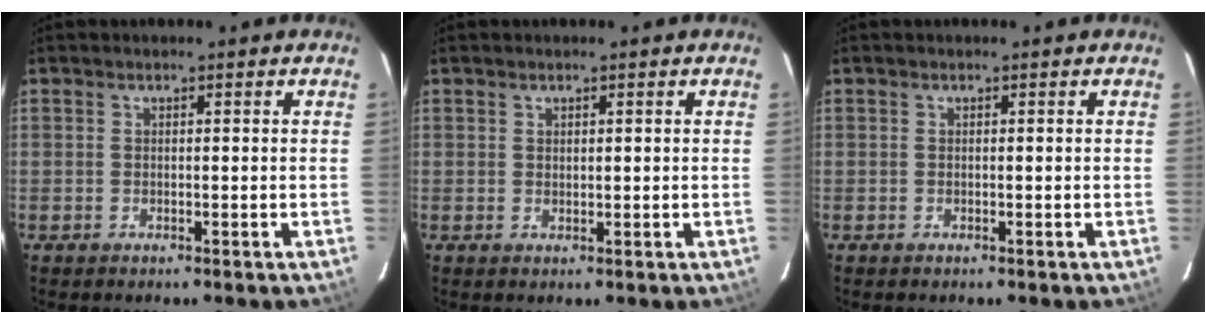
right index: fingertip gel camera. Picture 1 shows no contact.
{"total": 0.8, "force": [0.6, 0.4, 0.3], "torque": [-0.003, 0.003, 0.011]}
{"total": 0.0}